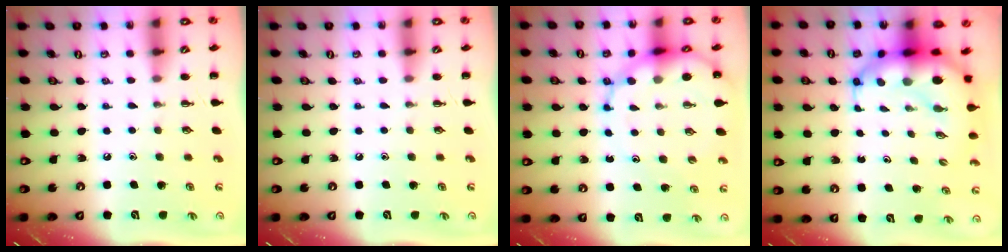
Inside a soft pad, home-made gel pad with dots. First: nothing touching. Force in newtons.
{"total": 0.0}
{"total": 12.4, "press": 12.0, "slide": 3.4}
{"total": 10.5, "press": 10.1, "slide": 2.9}